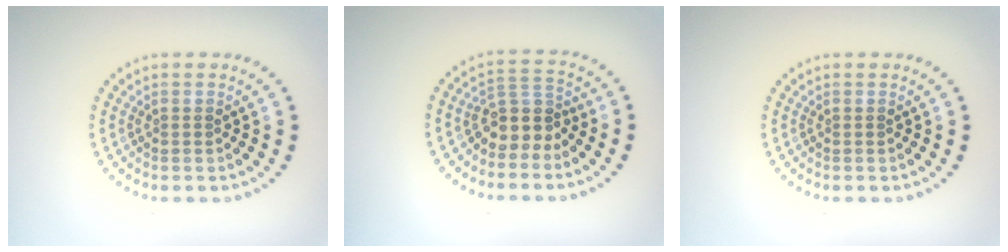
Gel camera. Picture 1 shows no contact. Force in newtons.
{"total": 3.3, "press": 2.6, "slide": 2.1}
{"total": 0.0}